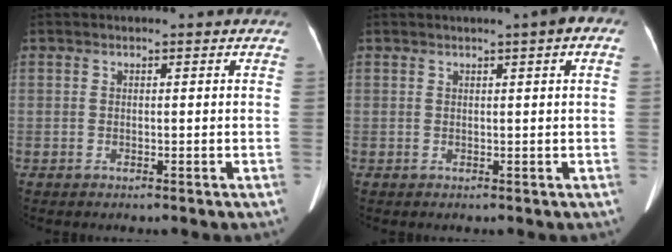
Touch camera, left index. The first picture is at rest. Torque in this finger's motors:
{"motor_torque": [0.15, -1.56, 0.04, -0.01]}